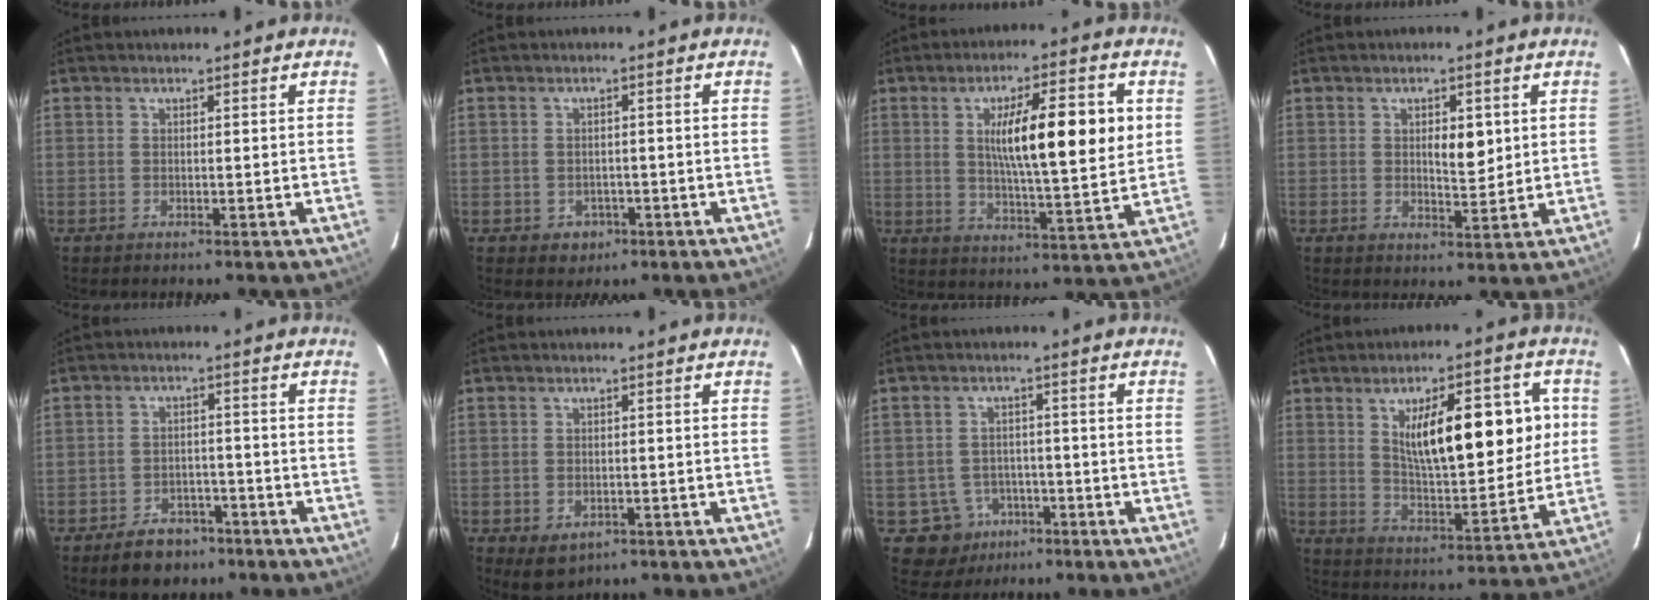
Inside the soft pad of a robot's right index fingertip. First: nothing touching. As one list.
[{"total": 2.4, "force": [-1.0, 2.1, 0.7], "torque": [-0.006, 0.006, -0.008]}, {"total": 14.8, "force": [3.2, 2.0, 14.3], "torque": [-0.229, 0.004, 0.050]}, {"total": 4.3, "force": [1.0, 1.7, 3.8], "torque": [-0.056, -0.004, 0.017]}, {"total": 6.4, "force": [-4.5, 3.8, 2.4], "torque": [-0.042, 0.005, -0.067]}, {"total": 4.1, "force": [-2.2, 2.9, 1.9], "torque": [-0.032, -0.004, -0.020]}, {"total": 6.3, "force": [-2.6, 5.7, 0.4], "torque": [-0.009, 0.012, -0.030]}, {"total": 16.3, "force": [3.8, 5.2, 15.0], "torque": [-0.224, 0.021, 0.068]}]